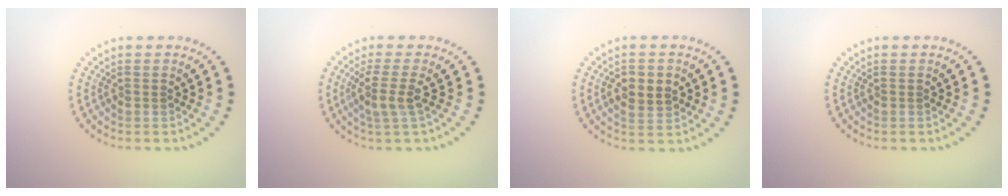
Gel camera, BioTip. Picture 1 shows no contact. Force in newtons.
{"total": 2.7, "press": 2.1, "slide": 1.7}
{"total": 2.9, "press": 2.9, "slide": 0.2}
{"total": 0.0}